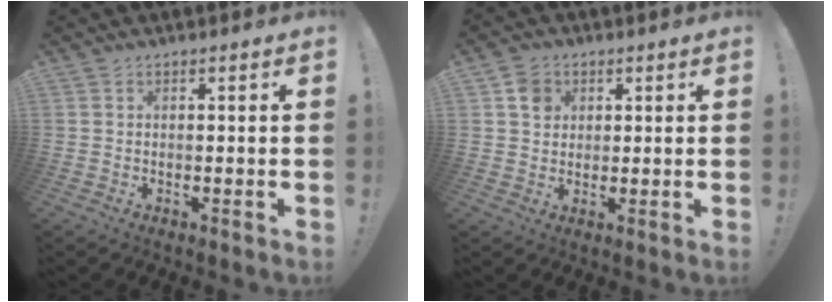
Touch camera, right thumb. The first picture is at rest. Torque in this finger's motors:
{"motor_torque": [0.08, 0.77, 0.17, -0.16, 0.12]}